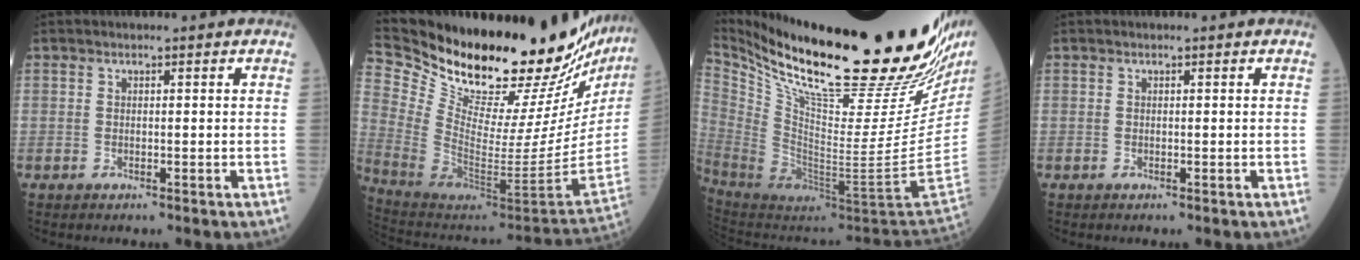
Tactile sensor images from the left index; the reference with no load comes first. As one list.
[{"total": 35.8, "force": [30.4, 6.2, 17.8], "torque": [-0.311, -0.127, 0.439]}, {"total": 36.1, "force": [26.5, 3.5, 24.3], "torque": [-0.355, -0.069, 0.402]}, {"total": 0.0}]